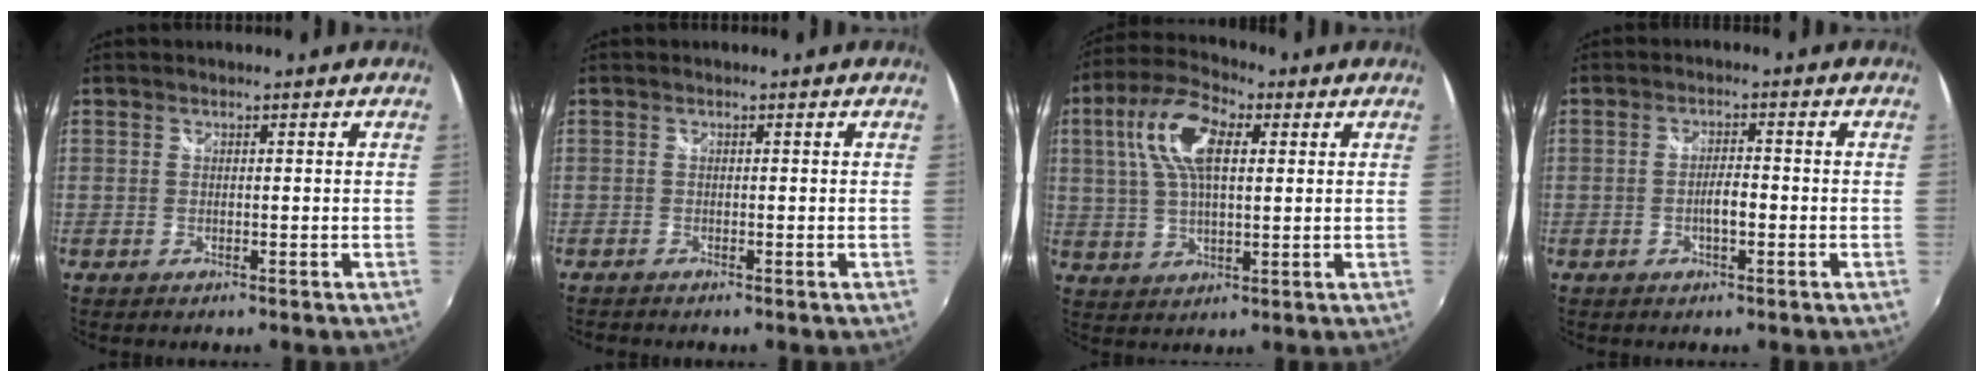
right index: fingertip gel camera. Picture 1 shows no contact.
{"total": 0.7, "force": [-0.7, 0.2, -0.1], "torque": [-0.001, -0.003, -0.016]}
{"total": 12.0, "force": [3.6, 5.4, 10.1], "torque": [-0.201, 0.026, 0.062]}
{"total": 2.6, "force": [-0.9, 0.7, 2.3], "torque": [-0.046, 0.006, -0.016]}